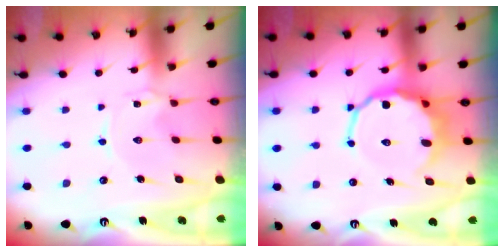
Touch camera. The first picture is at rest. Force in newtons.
{"total": 10.8, "press": 10.3, "slide": 3.2}